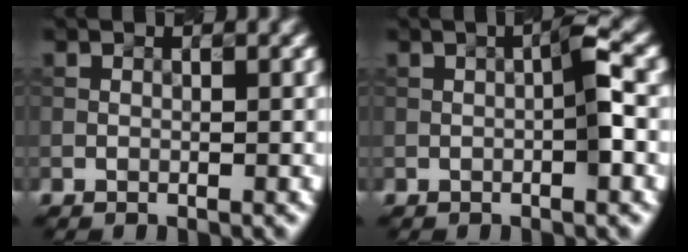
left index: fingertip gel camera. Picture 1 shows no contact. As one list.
[{"total": 2.5, "force": [-0.3, 0.1, 2.5], "torque": [-0.039, 0.008, -0.006]}]